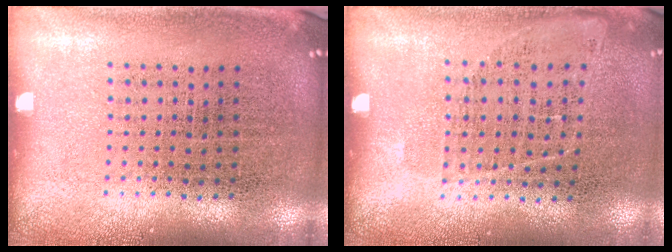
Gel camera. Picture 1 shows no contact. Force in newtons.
{"total": 1.0, "press": 0.8, "slide": 0.6}